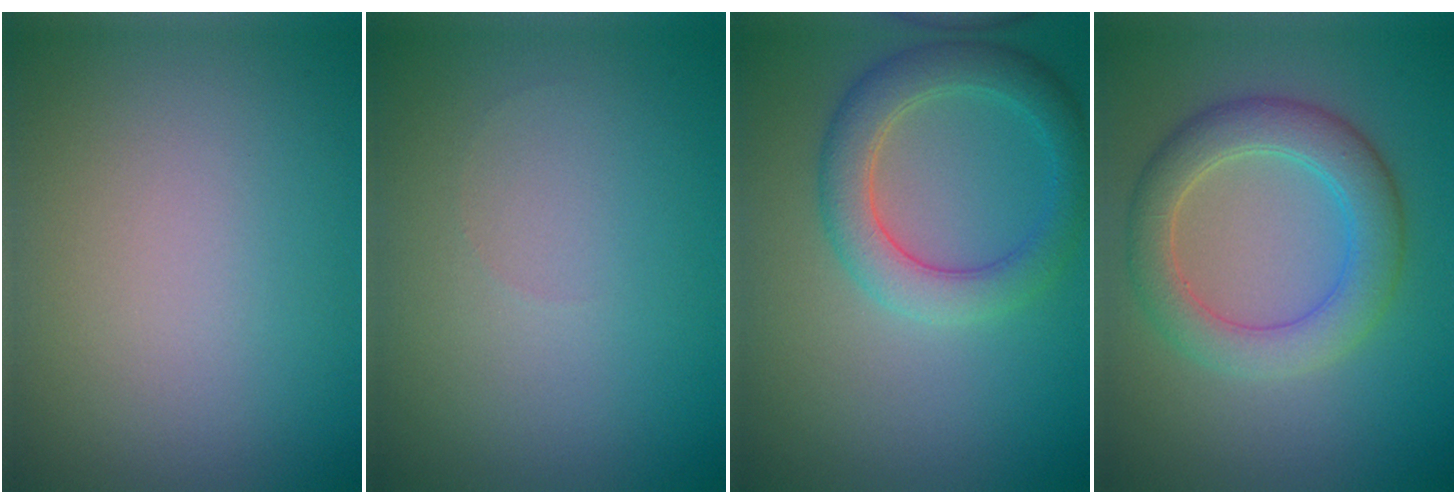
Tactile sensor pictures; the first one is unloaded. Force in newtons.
{"total": 0.0}
{"total": 4.3, "press": 4.3, "slide": 0.2}
{"total": 4.9, "press": 4.9, "slide": 0.4}